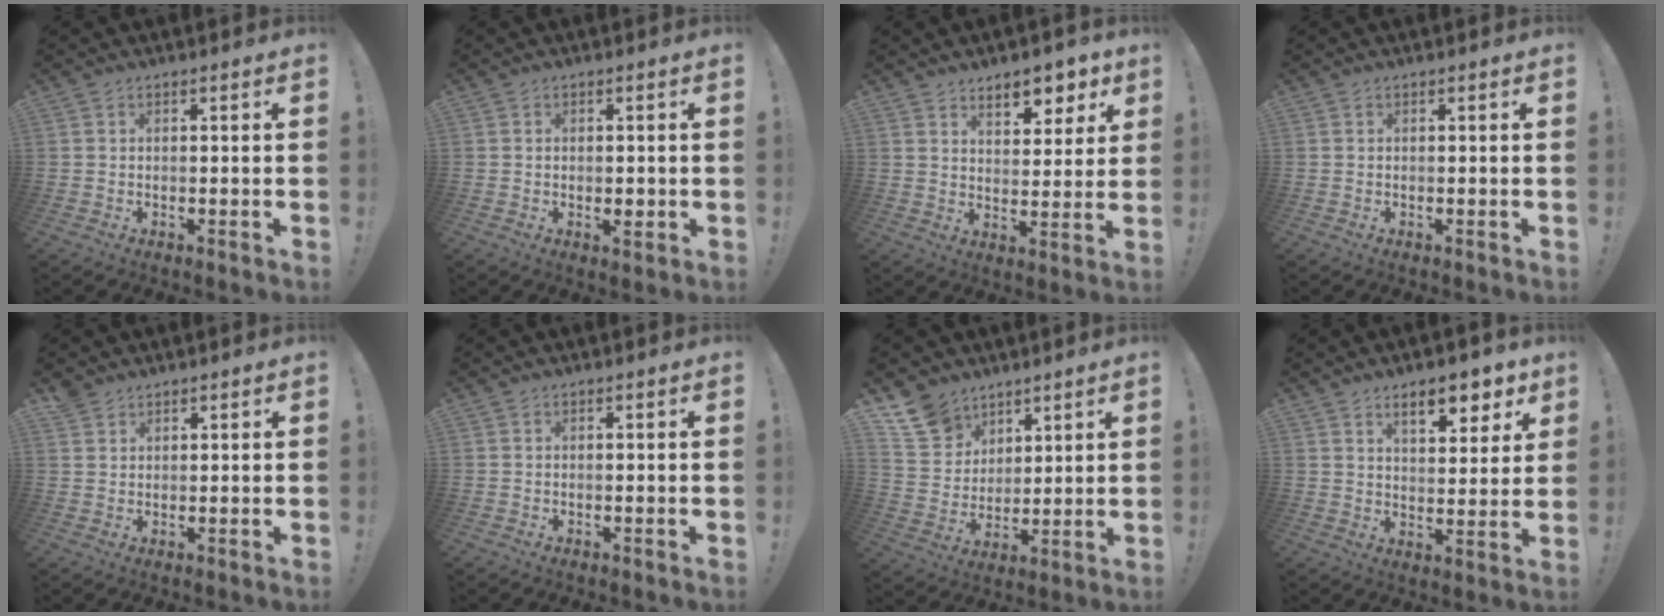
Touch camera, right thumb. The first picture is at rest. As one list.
[{"total": 1.7, "force": [-0.2, 0.9, 1.4], "torque": [-0.015, -0.001, -0.003]}, {"total": 8.0, "force": [6.1, 4.1, 3.0], "torque": [-0.016, -0.053, 0.109]}, {"total": 0.0}, {"total": 2.5, "force": [2.2, 1.2, 0.5], "torque": [-0.010, -0.014, 0.042]}, {"total": 0.0}, {"total": 12.2, "force": [8.6, 8.2, 2.9], "torque": [-0.064, -0.056, 0.173]}, {"total": 9.6, "force": [6.2, 3.8, 6.3], "torque": [-0.085, -0.034, 0.108]}]